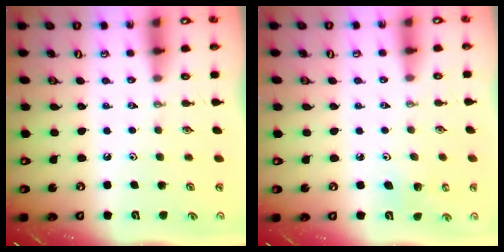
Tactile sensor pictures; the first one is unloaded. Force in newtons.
{"total": 5.4, "press": 5.3, "slide": 1.3}